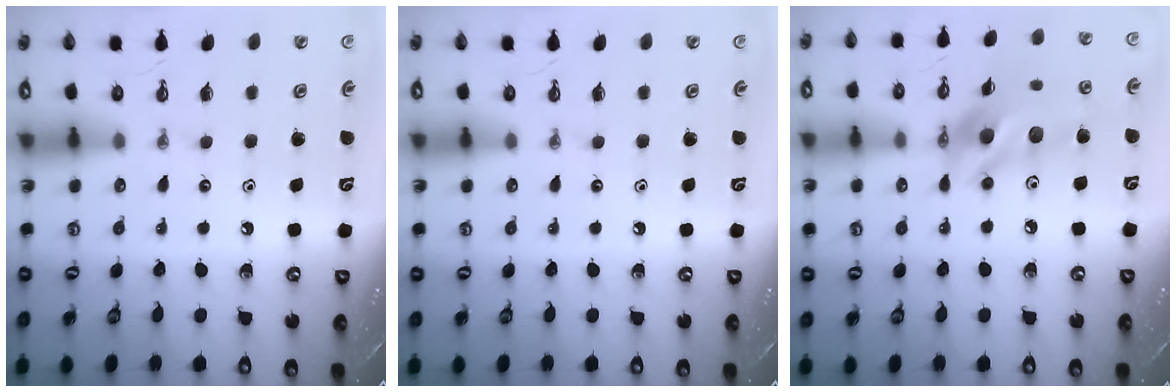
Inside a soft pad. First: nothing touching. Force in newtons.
{"total": 0.0}
{"total": 14.3, "press": 14.3, "slide": 1.0}